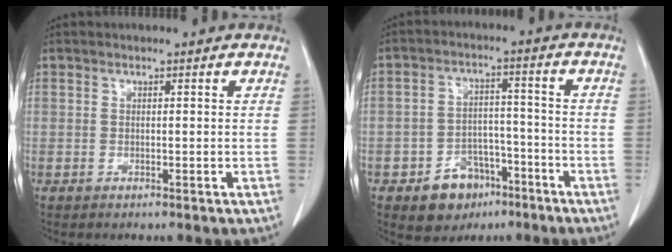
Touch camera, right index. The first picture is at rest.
{"total": 7.9, "force": [-4.4, 5.8, 3.1], "torque": [-0.045, 0.019, -0.062]}